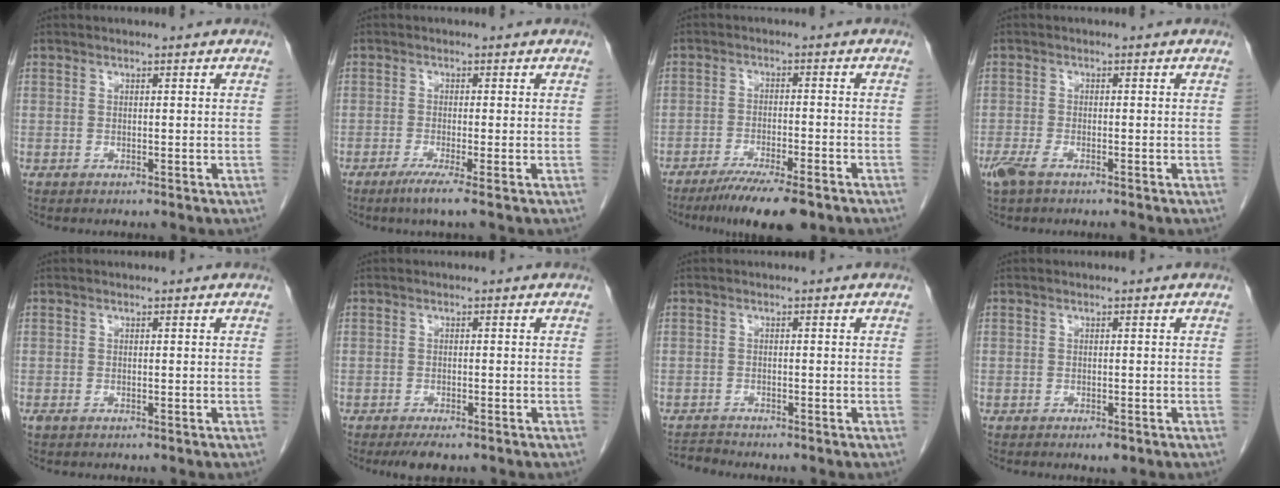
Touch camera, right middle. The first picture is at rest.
{"total": 3.0, "force": [-1.8, -0.6, 2.4], "torque": [-0.044, -0.011, -0.036]}
{"total": 9.5, "force": [-7.2, 1.0, 6.1], "torque": [-0.089, -0.018, -0.111]}
{"total": 3.0, "force": [-2.1, 0.8, 2.0], "torque": [-0.045, -0.005, -0.040]}
{"total": 0.6, "force": [-0.4, 0.3, 0.4], "torque": [-0.009, -0.001, -0.004]}
{"total": 3.2, "force": [-2.4, 0.9, 1.9], "torque": [-0.027, -0.006, -0.033]}
{"total": 1.6, "force": [-1.5, -0.4, -0.4], "torque": [0.007, -0.013, -0.027]}
{"total": 1.2, "force": [-0.7, 0.4, 0.9], "torque": [-0.013, -0.001, -0.005]}